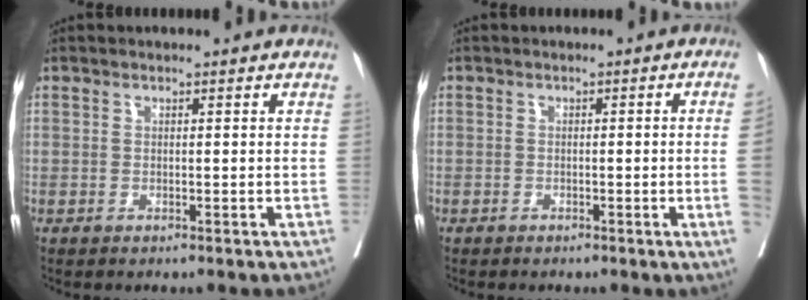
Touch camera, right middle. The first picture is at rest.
{"total": 3.1, "force": [-0.7, -0.9, 2.9], "torque": [-0.036, 0.000, -0.008]}